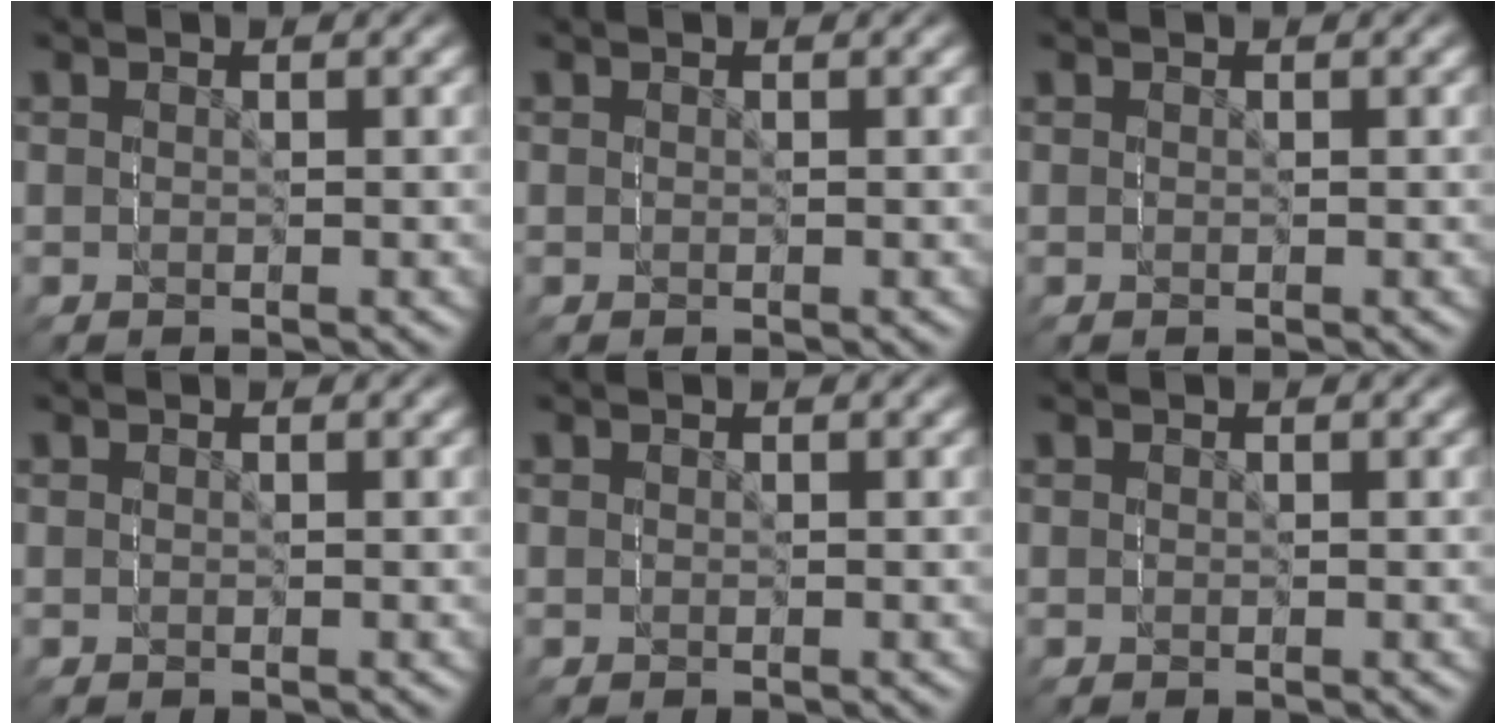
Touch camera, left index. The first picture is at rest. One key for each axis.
{"total": 0.0}
{"total": 0.0}
{"total": 0.0}
{"total": 0.0}
{"total": 0.0}